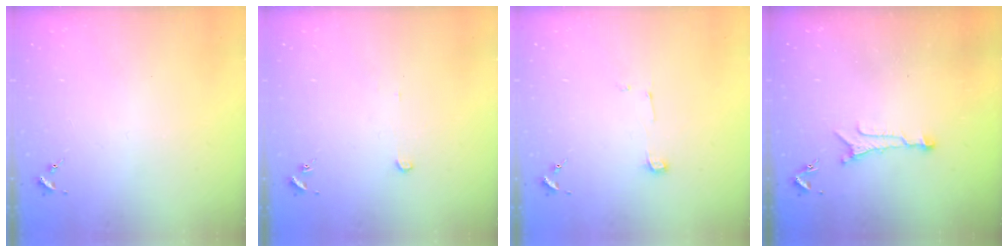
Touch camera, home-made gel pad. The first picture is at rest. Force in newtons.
{"total": 2.4, "press": 2.4, "slide": 0.2}
{"total": 4.9, "press": 4.9, "slide": 0.2}
{"total": 6.2, "press": 6.2, "slide": 0.5}